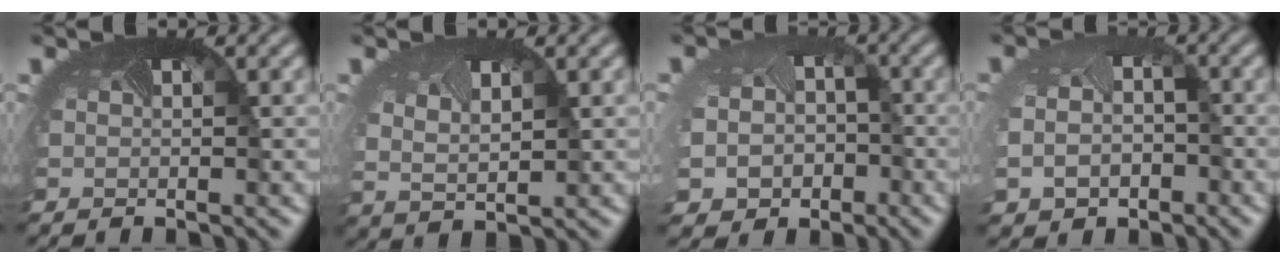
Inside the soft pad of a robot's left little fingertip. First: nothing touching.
{"total": 1.7, "force": [0.8, 0.8, 1.3], "torque": [-0.045, -0.012, 0.019]}
{"total": 7.7, "force": [-3.0, 6.4, 3.0], "torque": [-0.069, -0.046, -0.048]}
{"total": 4.8, "force": [-1.6, 3.7, 2.6], "torque": [-0.054, -0.036, -0.013]}